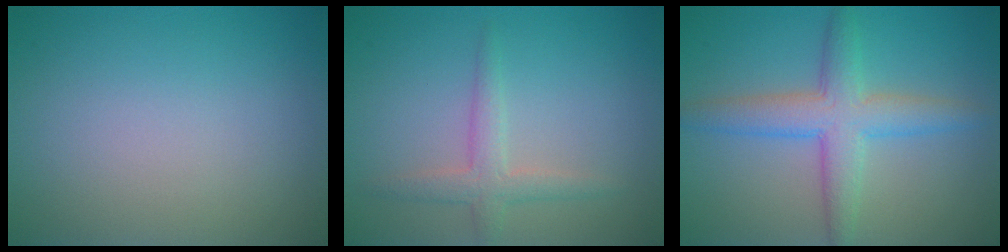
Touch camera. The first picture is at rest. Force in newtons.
{"total": 2.4, "press": 2.4, "slide": 0.0}
{"total": 4.8, "press": 4.8, "slide": 0.1}